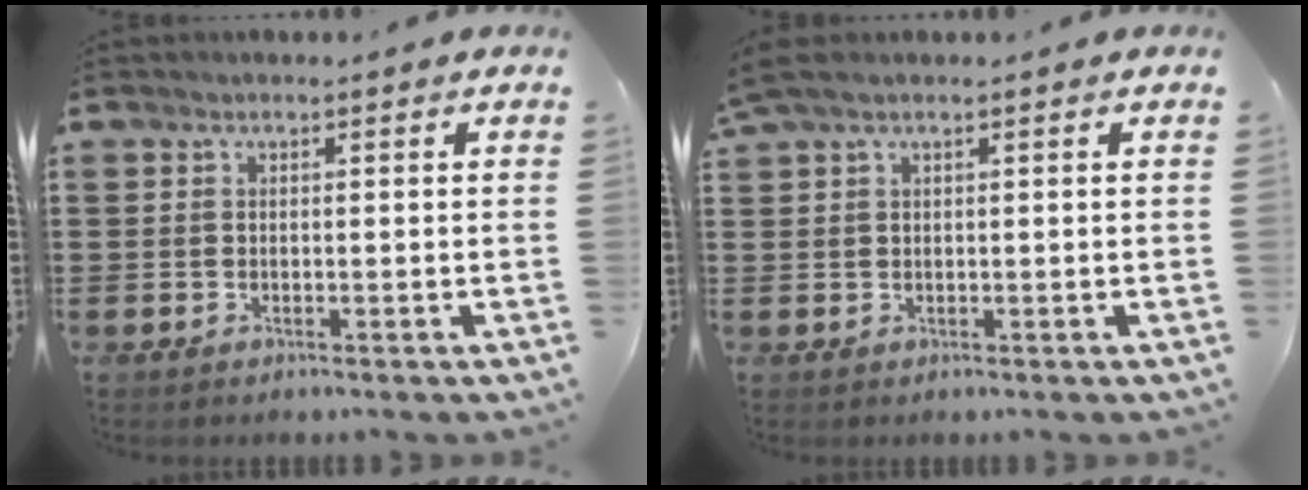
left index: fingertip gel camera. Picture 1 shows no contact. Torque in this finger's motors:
{"motor_torque": [1.34, -0.79, 0.53, 0.16]}